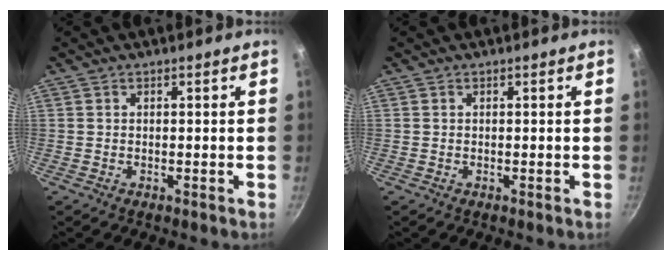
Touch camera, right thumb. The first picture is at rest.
{"total": 0.0}